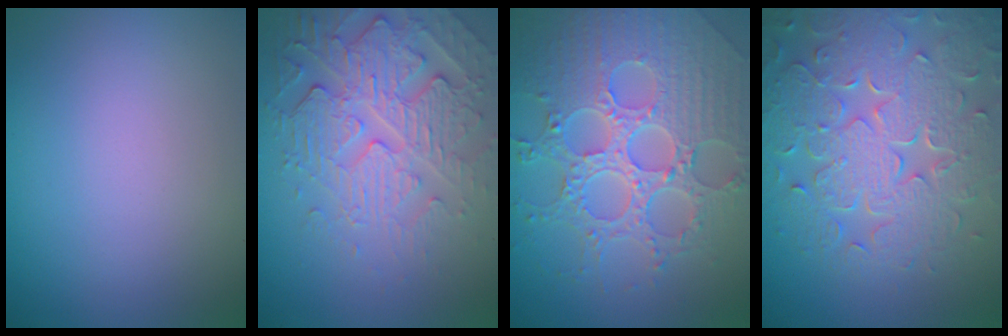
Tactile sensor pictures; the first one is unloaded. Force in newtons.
{"total": 5.7, "press": 4.6, "slide": 3.3}
{"total": 8.3, "press": 6.0, "slide": 5.6}
{"total": 8.7, "press": 6.4, "slide": 6.0}